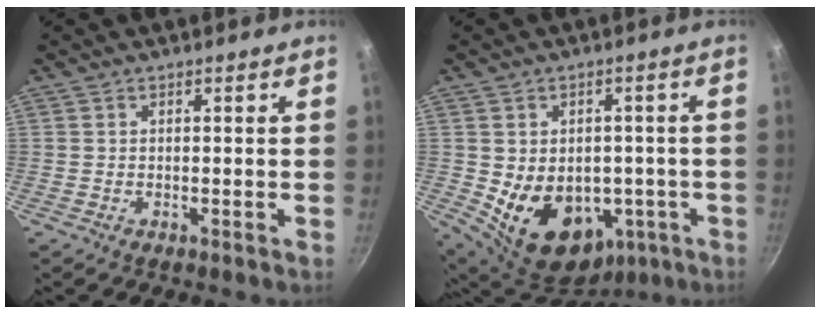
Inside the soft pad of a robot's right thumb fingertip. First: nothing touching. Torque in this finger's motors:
{"motor_torque": [-0.19, 0.97, 0.64, 0.64, 0.18]}